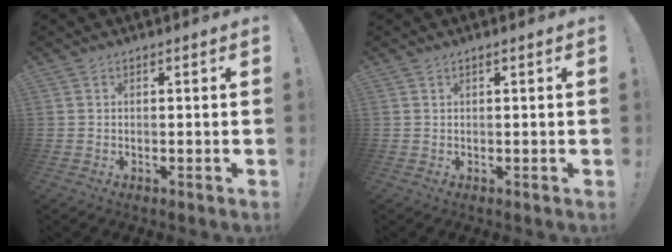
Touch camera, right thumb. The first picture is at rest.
{"total": 0.7, "force": [0.4, -0.1, 0.5], "torque": [-0.015, 0.002, 0.008]}